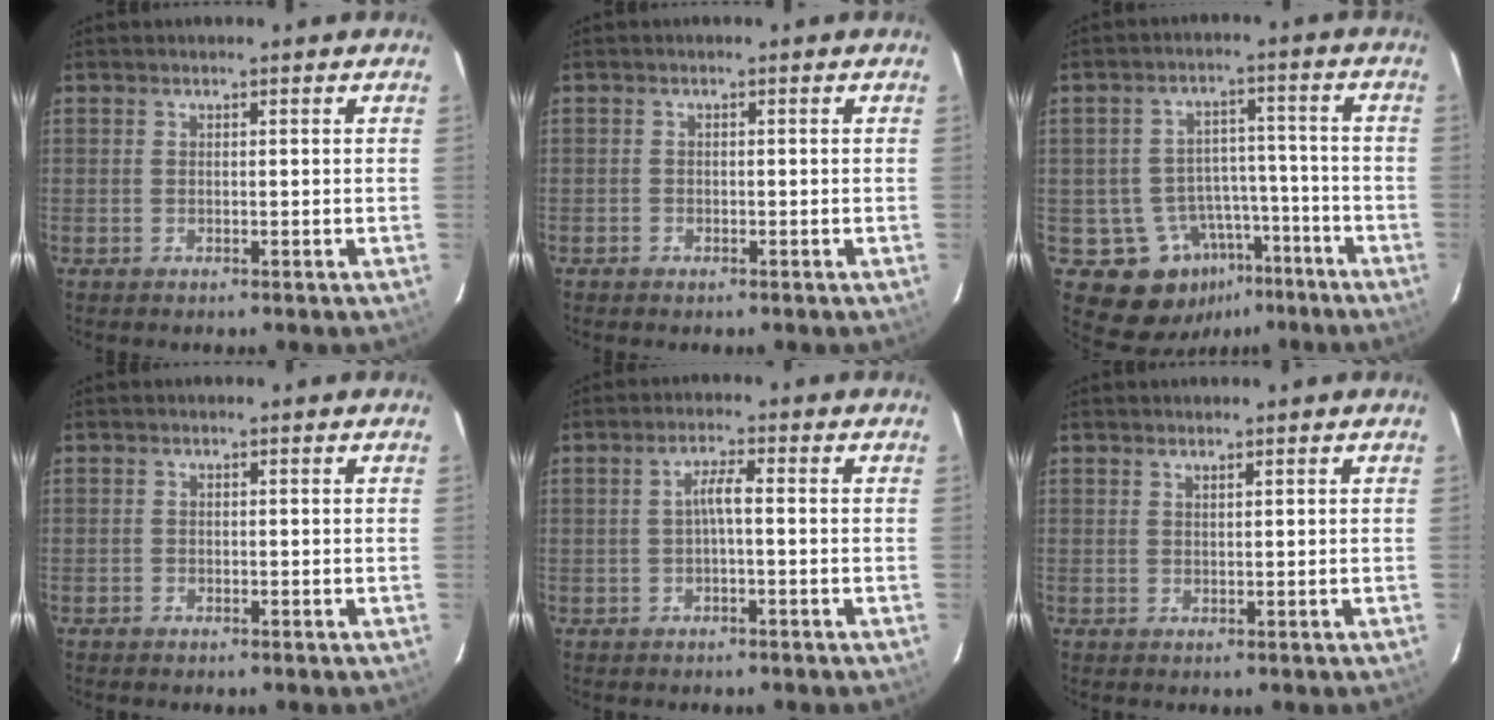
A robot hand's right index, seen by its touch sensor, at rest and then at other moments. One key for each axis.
{"total": 1.0, "fx": -0.7, "fy": 0.7, "fz": 0.0, "tx": -0.003, "ty": 0.002, "tz": -0.013}
{"total": 11.5, "fx": -6.6, "fy": 8.8, "fz": 3.4, "tx": -0.061, "ty": 0.041, "tz": -0.070}
{"total": 0.7, "fx": -0.5, "fy": 0.4, "fz": -0.1, "tx": -0.002, "ty": 0.002, "tz": -0.012}
{"total": 2.5, "fx": -0.5, "fy": 0.2, "fz": 2.5, "tx": -0.049, "ty": 0.007, "tz": -0.009}
{"total": 0.6, "fx": 0.6, "fy": 0.0, "fz": 0.3, "tx": -0.004, "ty": 0.000, "tz": 0.010}